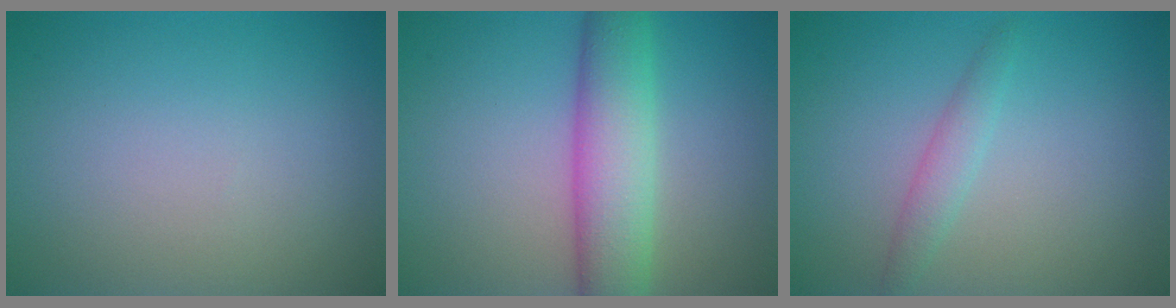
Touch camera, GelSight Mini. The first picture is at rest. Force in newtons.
{"total": 6.2, "press": 6.2, "slide": 0.3}
{"total": 1.6, "press": 1.6, "slide": 0.1}